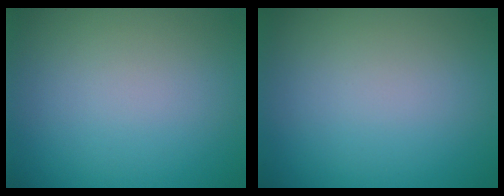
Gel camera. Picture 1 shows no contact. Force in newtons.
{"total": 0.0}